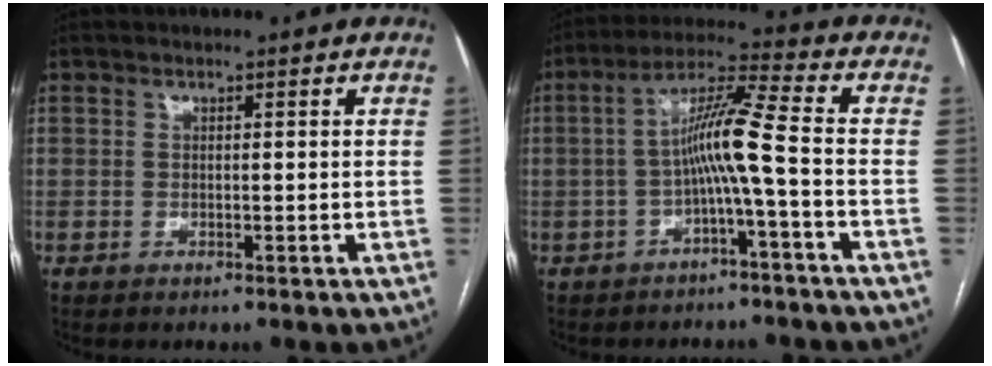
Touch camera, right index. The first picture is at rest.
{"total": 8.0, "force": [-1.9, -1.0, 7.7], "torque": [-0.139, 0.023, -0.034]}